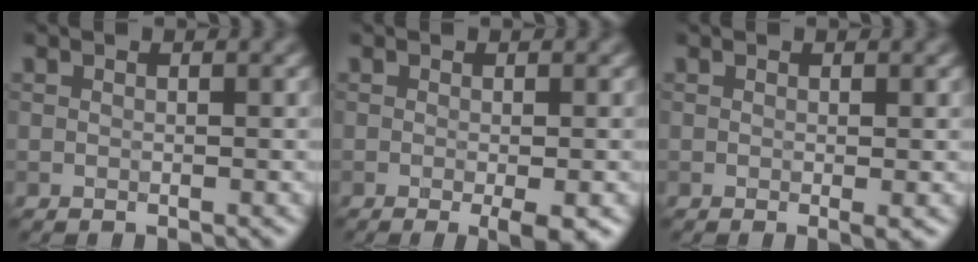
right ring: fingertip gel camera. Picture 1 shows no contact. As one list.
[{"total": 2.6, "force": [-0.8, 0.4, 2.4], "torque": [-0.035, -0.008, -0.012]}, {"total": 0.8, "force": [-0.1, 0.0, 0.8], "torque": [-0.010, -0.005, -0.002]}]